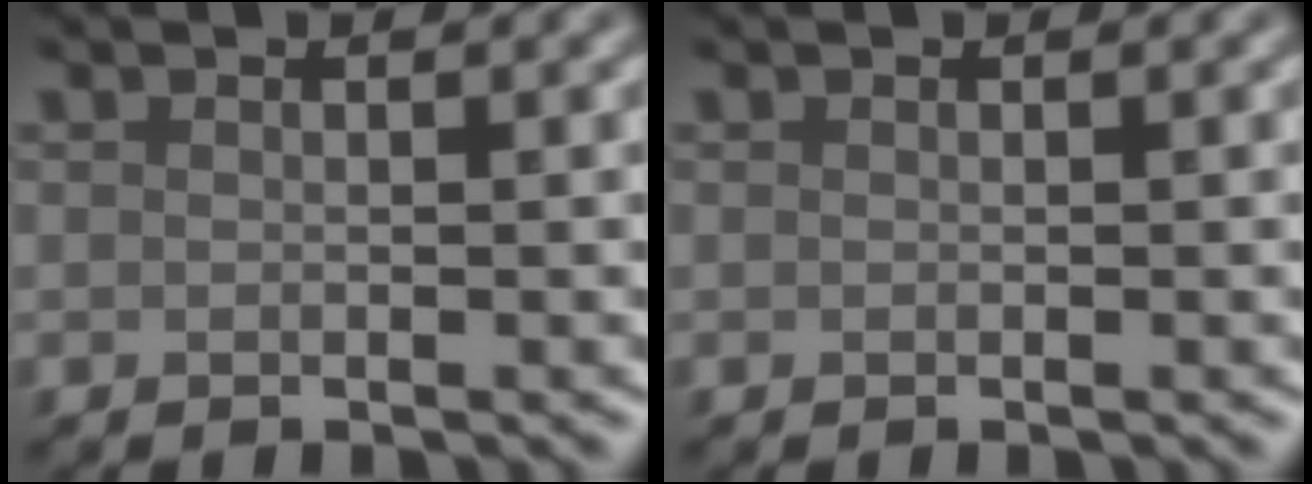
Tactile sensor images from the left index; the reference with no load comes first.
{"total": 0.0}